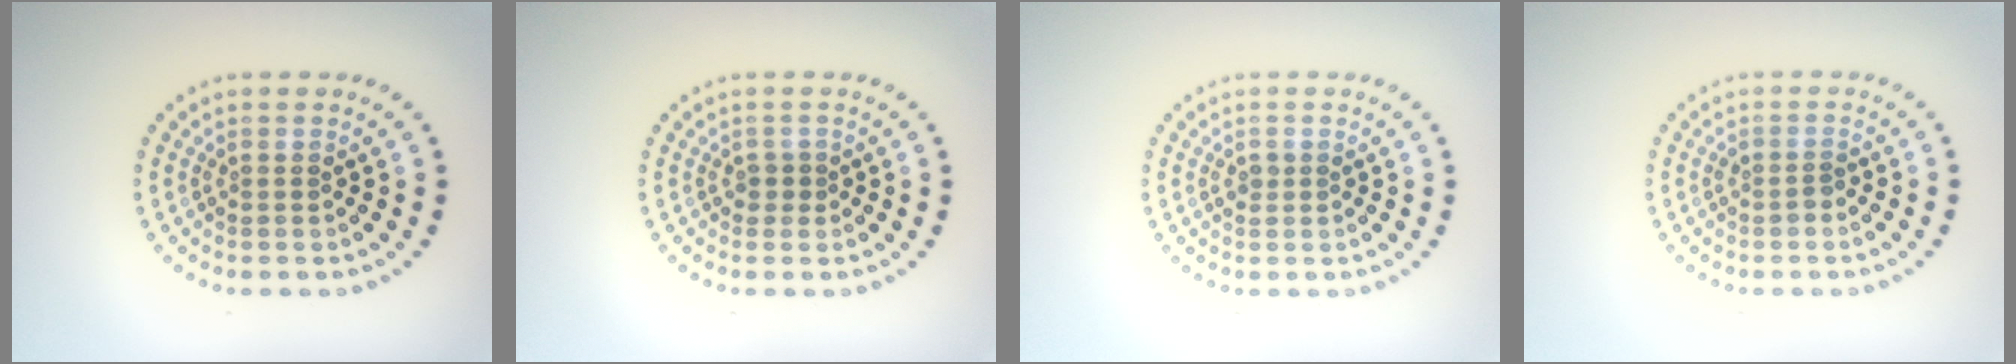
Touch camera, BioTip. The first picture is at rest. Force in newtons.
{"total": 1.0, "press": 0.8, "slide": 0.5}
{"total": 0.9, "press": 0.9, "slide": 0.1}
{"total": 0.6, "press": 0.6, "slide": 0.3}